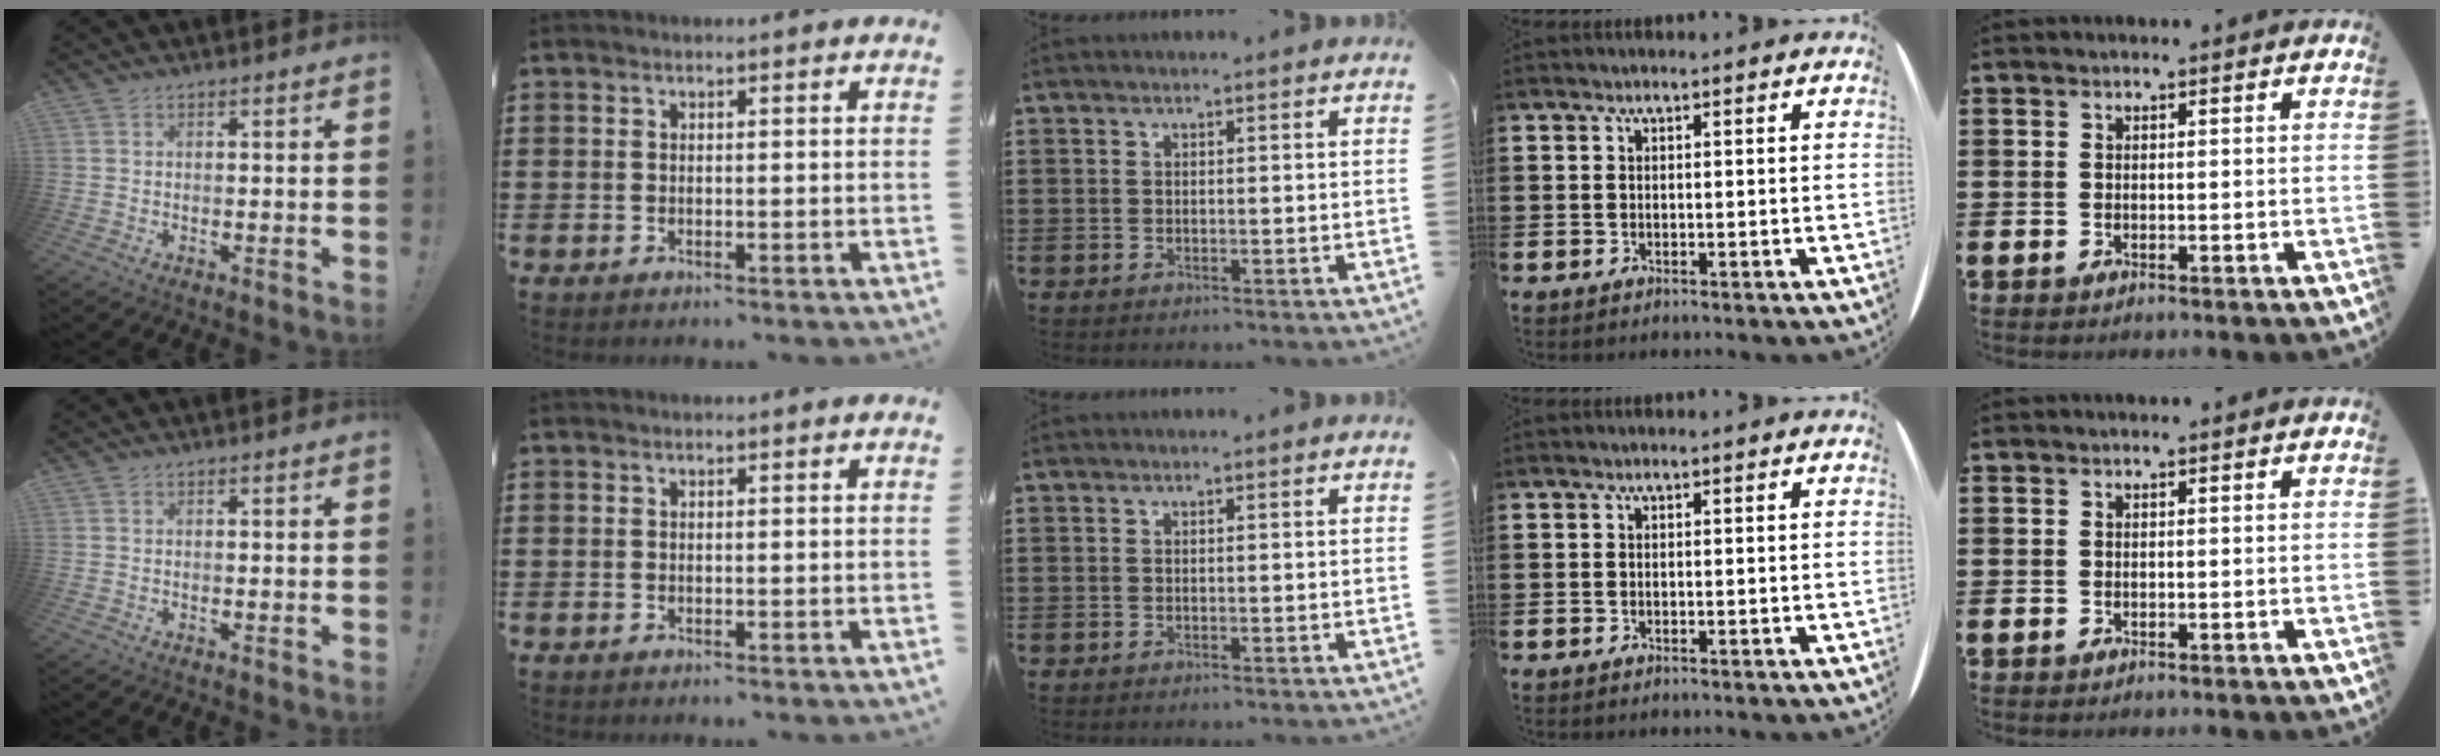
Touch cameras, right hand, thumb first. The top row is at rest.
{}